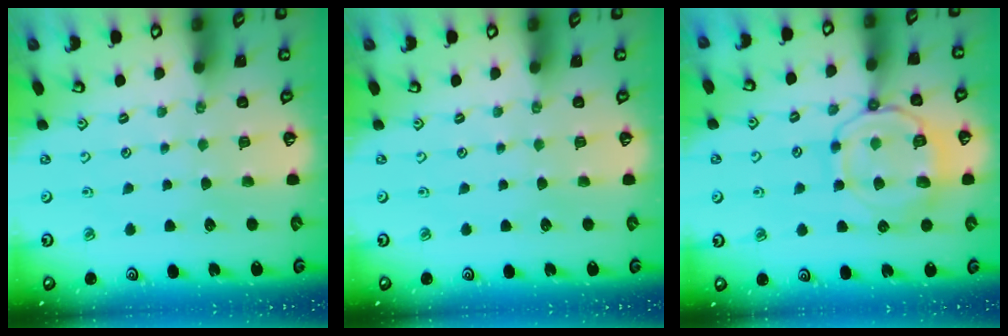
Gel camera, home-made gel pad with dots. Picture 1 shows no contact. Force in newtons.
{"total": 0.0}
{"total": 12.3, "press": 12.2, "slide": 1.3}